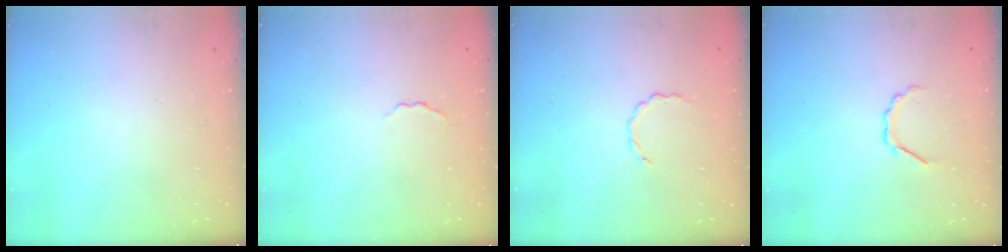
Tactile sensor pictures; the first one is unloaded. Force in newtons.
{"total": 1.7, "press": 1.6, "slide": 0.5}
{"total": 2.7, "press": 2.5, "slide": 1.0}
{"total": 3.1, "press": 3.0, "slide": 0.9}